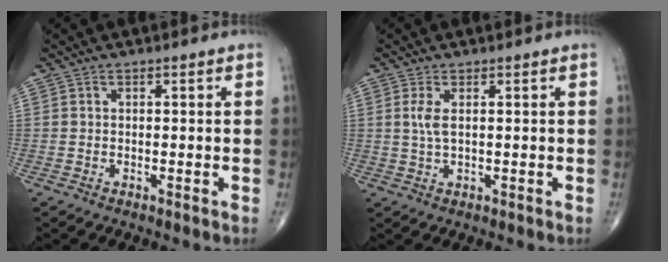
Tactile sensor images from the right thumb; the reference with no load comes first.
{"total": 2.8, "force": [0.7, 1.0, 2.6], "torque": [-0.064, 0.000, 0.017]}